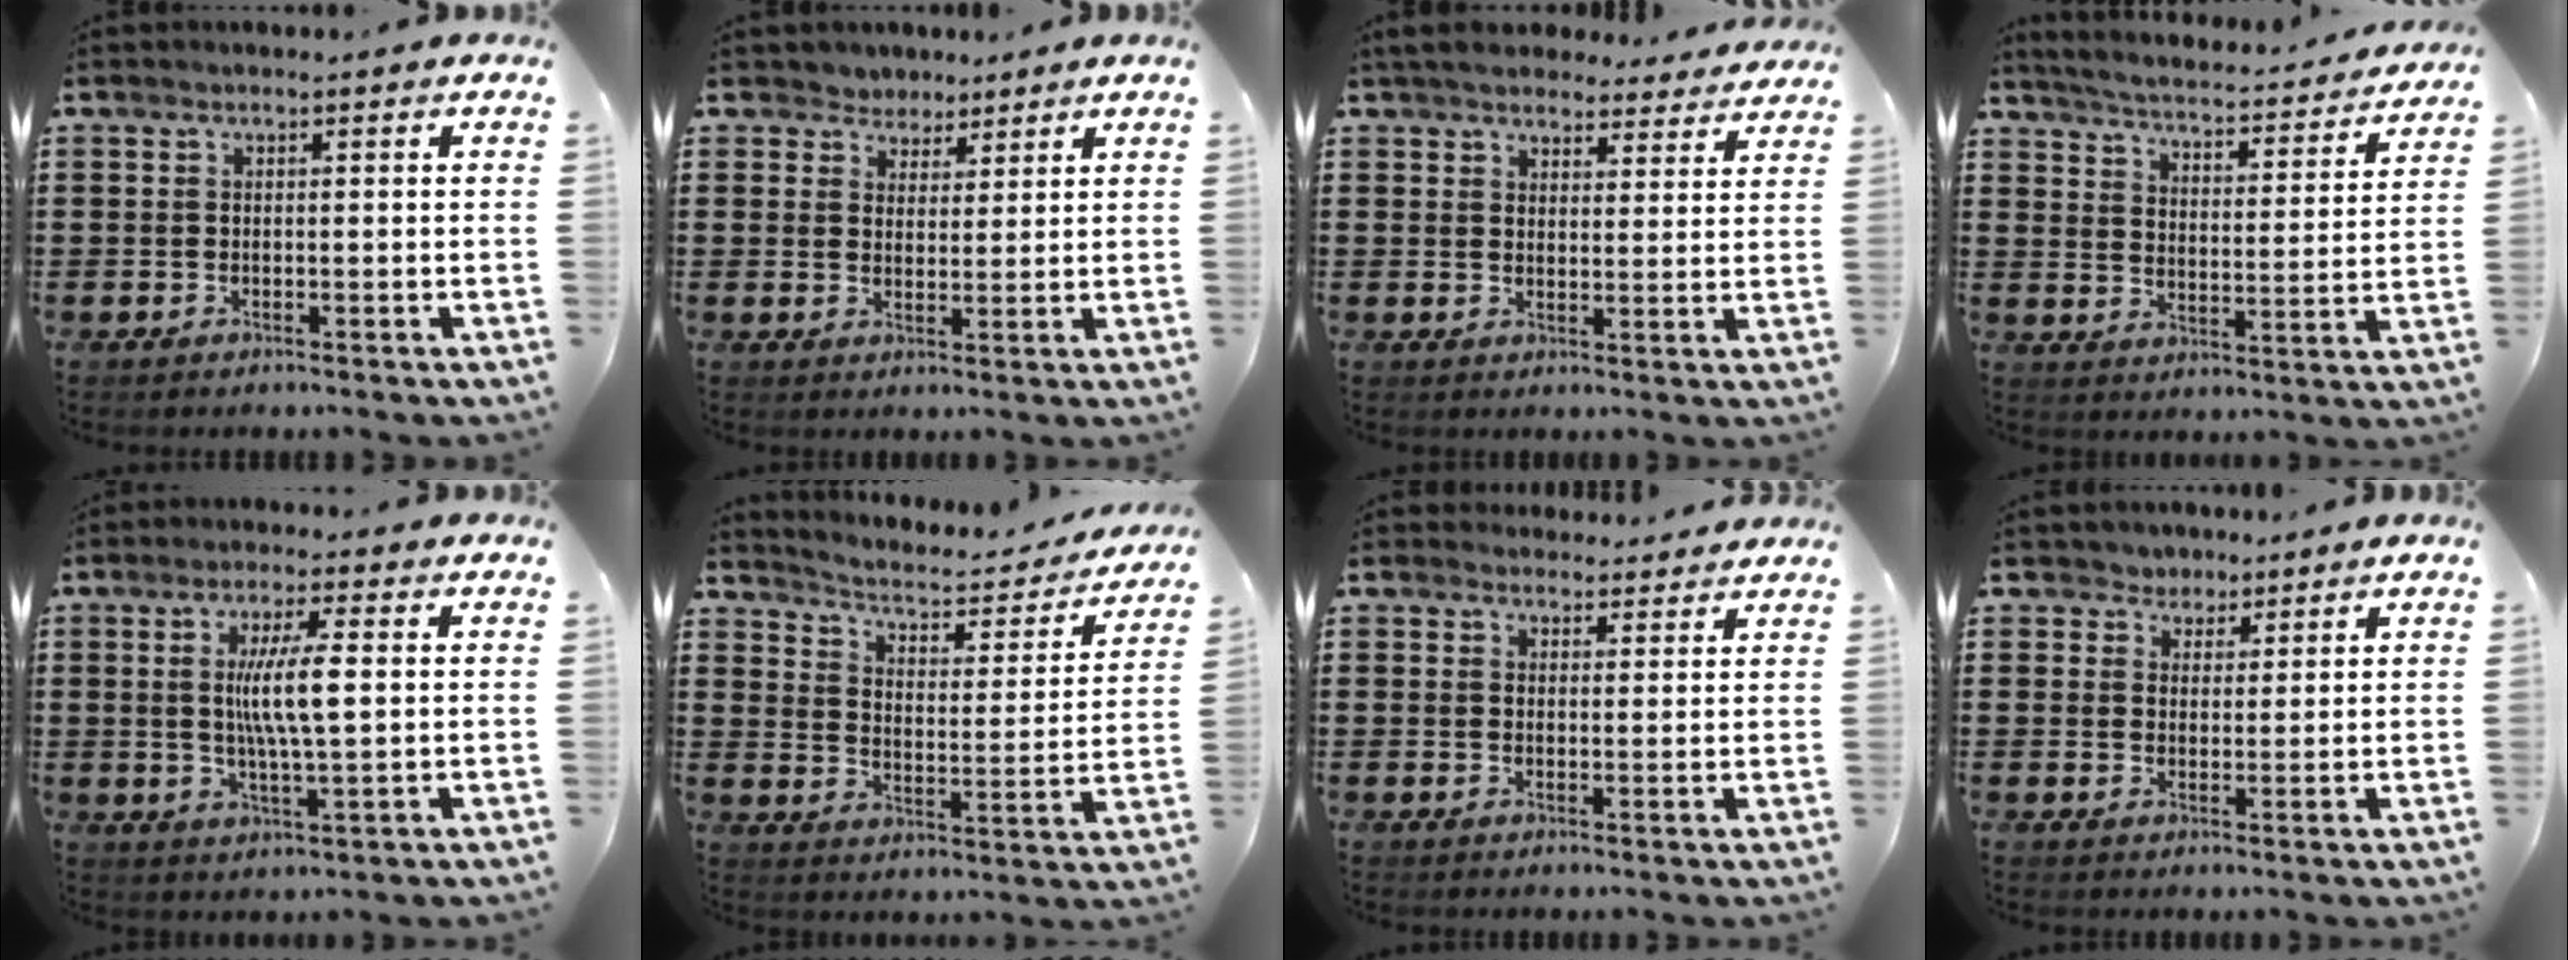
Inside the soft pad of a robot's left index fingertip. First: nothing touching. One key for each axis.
{"total": 3.3, "fx": 2.6, "fy": 2.0, "fz": -0.2, "tx": -0.013, "ty": 0.005, "tz": 0.048}
{"total": 4.8, "fx": 4.5, "fy": 1.2, "fz": 0.9, "tx": -0.035, "ty": -0.014, "tz": 0.083}
{"total": 3.1, "fx": 3.0, "fy": -0.4, "fz": 0.6, "tx": -0.033, "ty": -0.035, "tz": 0.041}
{"total": 7.8, "fx": 1.1, "fy": 1.2, "fz": 7.7, "tx": -0.151, "ty": -0.001, "tz": 0.013}
{"total": 2.8, "fx": 2.4, "fy": 0.8, "fz": 1.3, "tx": -0.042, "ty": -0.023, "tz": 0.030}
{"total": 2.8, "fx": 2.6, "fy": 0.8, "fz": 0.0, "tx": -0.009, "ty": -0.004, "tz": 0.051}
{"total": 2.7, "fx": 2.0, "fy": 1.8, "fz": -0.2, "tx": -0.010, "ty": 0.011, "tz": 0.038}